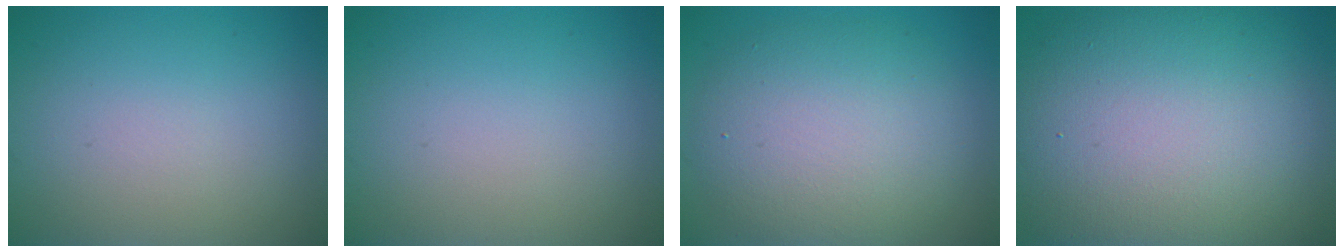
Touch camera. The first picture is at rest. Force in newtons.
{"total": 0.0}
{"total": 7.4, "press": 7.4, "slide": 0.8}
{"total": 15.5, "press": 15.5, "slide": 1.2}